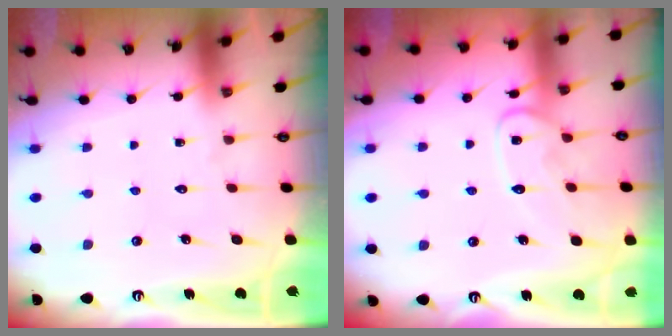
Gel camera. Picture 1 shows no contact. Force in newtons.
{"total": 10.0, "press": 10.0, "slide": 0.3}